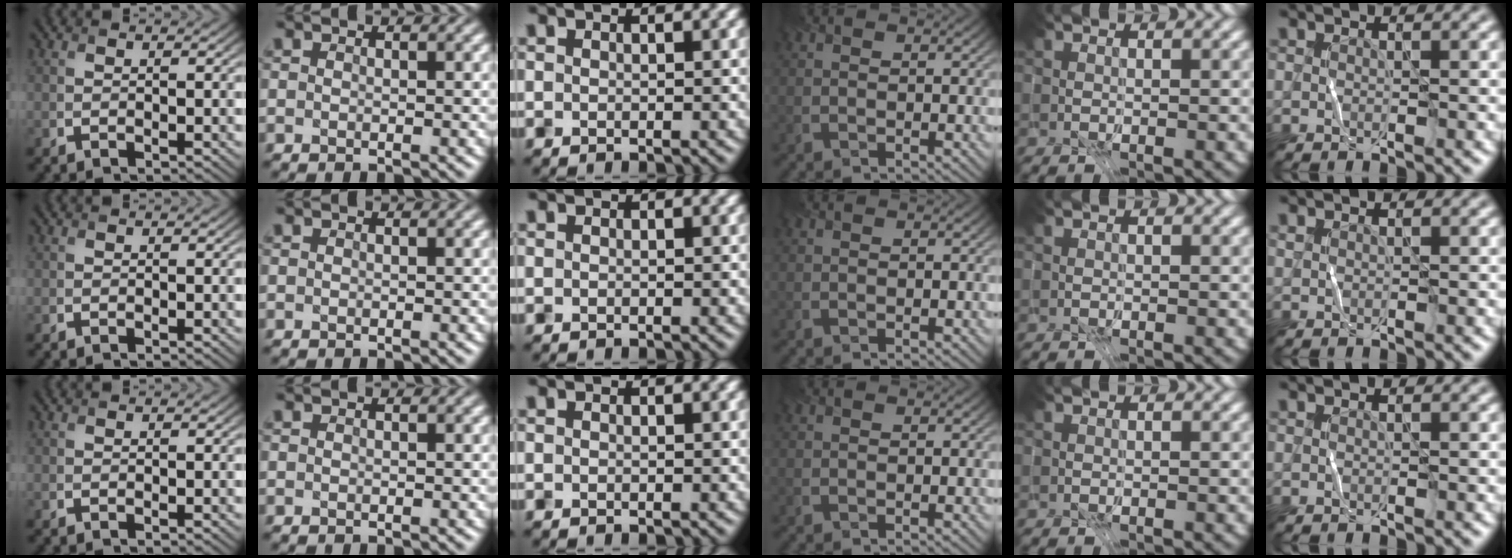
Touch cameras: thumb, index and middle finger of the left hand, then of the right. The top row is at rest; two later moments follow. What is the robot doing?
{"motion": "fold", "object": "coffee filter"}